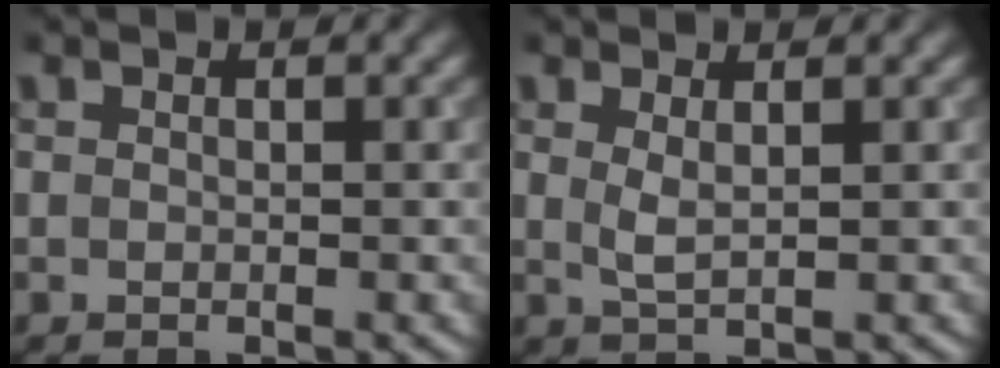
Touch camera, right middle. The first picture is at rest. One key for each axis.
{"total": 1.5, "fx": 0.6, "fy": 0.3, "fz": 1.3, "tx": -0.030, "ty": -0.003, "tz": 0.014}